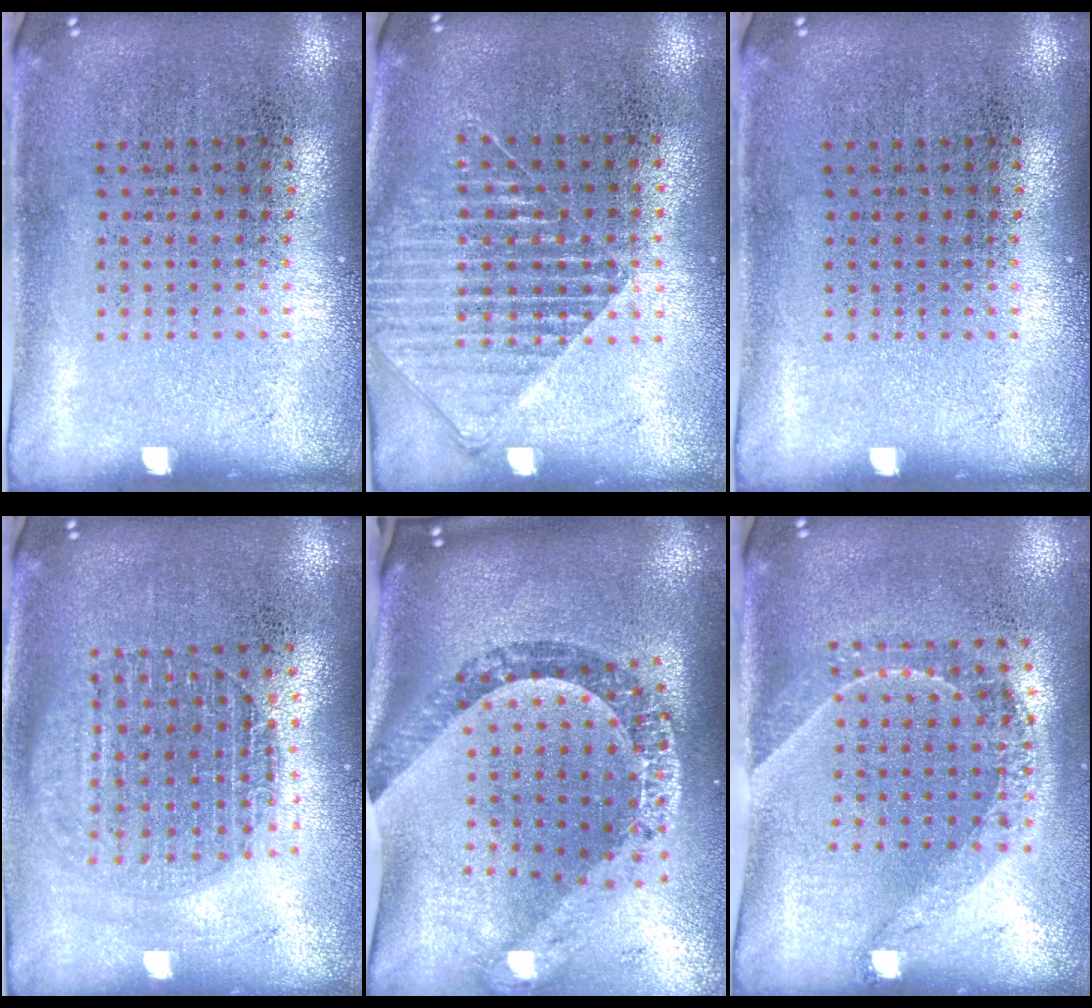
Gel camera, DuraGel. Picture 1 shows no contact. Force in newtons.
{"total": 1.6, "press": 1.4, "slide": 0.8}
{"total": 0.0}
{"total": 1.6, "press": 1.4, "slide": 0.7}
{"total": 2.5, "press": 2.0, "slide": 1.5}
{"total": 1.5, "press": 1.3, "slide": 0.9}